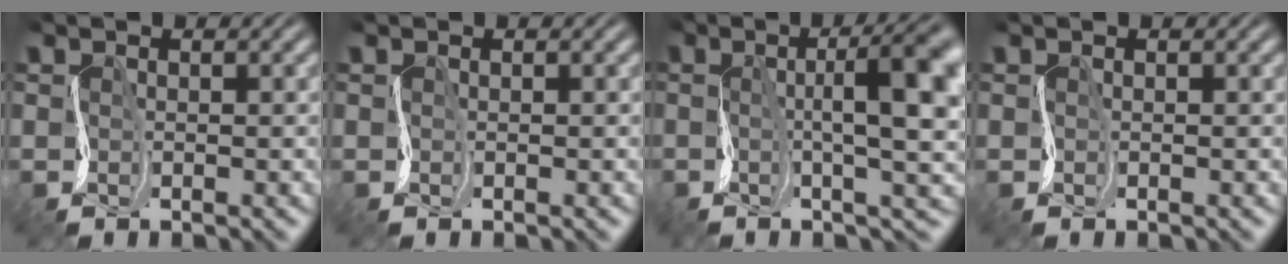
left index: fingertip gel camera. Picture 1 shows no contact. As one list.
[{"total": 0.0}, {"total": 10.9, "force": [0.9, 2.6, 10.5], "torque": [-0.131, 0.011, 0.011]}, {"total": 0.0}]